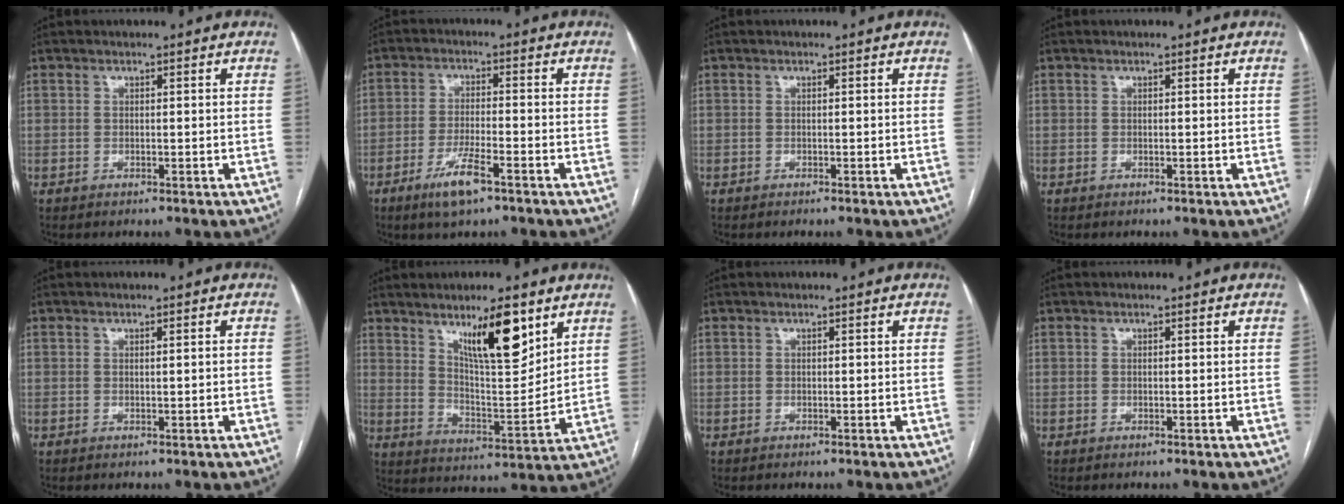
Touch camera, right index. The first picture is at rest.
{"total": 6.4, "force": [-4.0, 0.9, 5.0], "torque": [-0.100, -0.008, -0.070]}
{"total": 0.0}
{"total": 0.0}
{"total": 0.6, "force": [0.0, 0.0, 0.6], "torque": [-0.010, 0.000, 0.003]}
{"total": 12.3, "force": [7.2, 2.4, 9.7], "torque": [-0.159, -0.007, 0.126]}
{"total": 0.0}
{"total": 0.0}